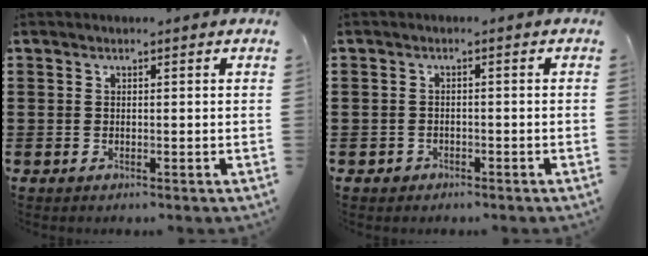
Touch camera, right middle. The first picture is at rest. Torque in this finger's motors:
{"motor_torque": [0.13, 0.23, -0.06, -0.01]}